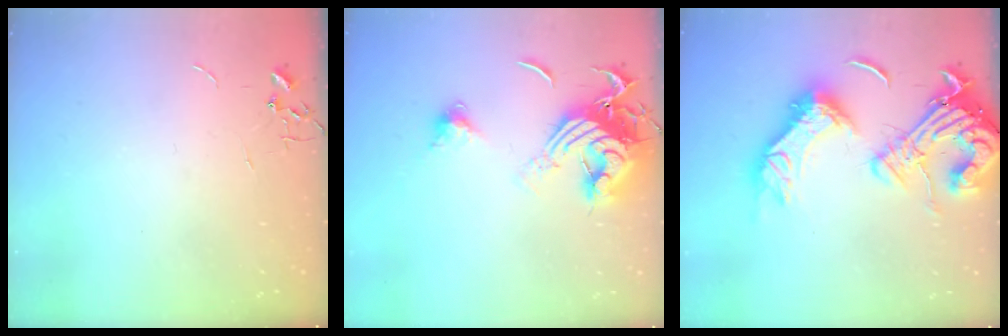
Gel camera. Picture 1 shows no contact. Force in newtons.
{"total": 16.6, "press": 16.5, "slide": 1.6}
{"total": 25.4, "press": 25.1, "slide": 3.8}